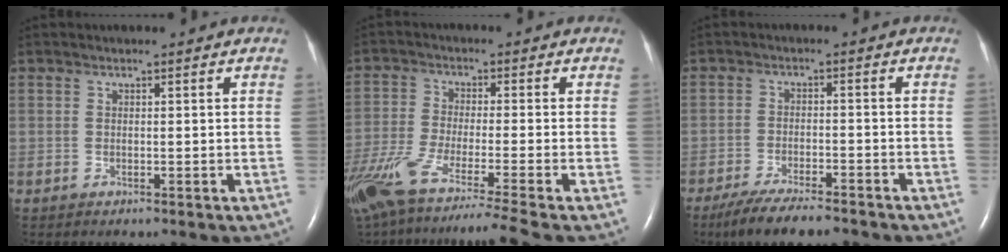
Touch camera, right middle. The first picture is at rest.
{"total": 17.8, "force": [-14.2, -1.3, 10.7], "torque": [-0.207, -0.061, -0.245]}
{"total": 9.4, "force": [-7.9, 1.6, 4.9], "torque": [-0.081, -0.022, -0.129]}